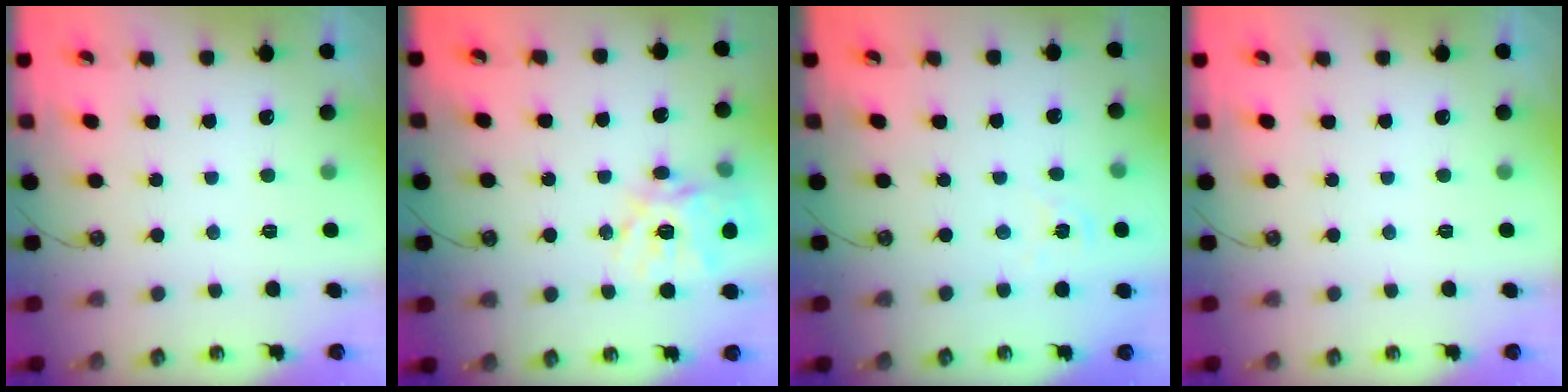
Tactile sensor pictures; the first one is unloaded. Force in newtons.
{"total": 18.7, "press": 18.6, "slide": 2.4}
{"total": 1.4, "press": 1.4, "slide": 0.2}
{"total": 0.0}